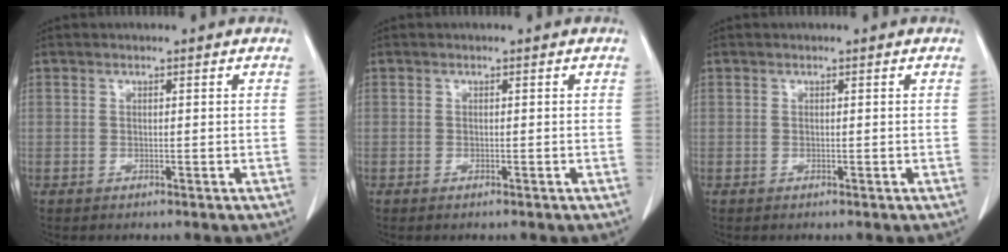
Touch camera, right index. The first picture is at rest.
{"total": 0.0}
{"total": 0.0}